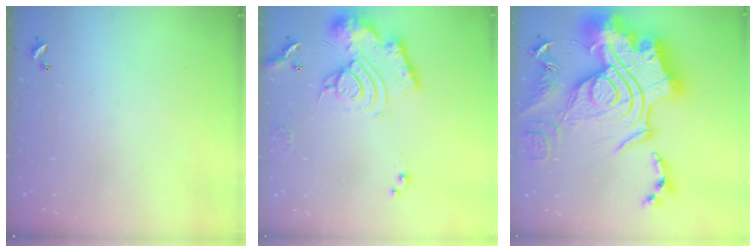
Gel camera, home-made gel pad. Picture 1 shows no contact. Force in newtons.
{"total": 15.7, "press": 15.6, "slide": 1.8}
{"total": 0.8, "press": 0.8, "slide": 0.0}